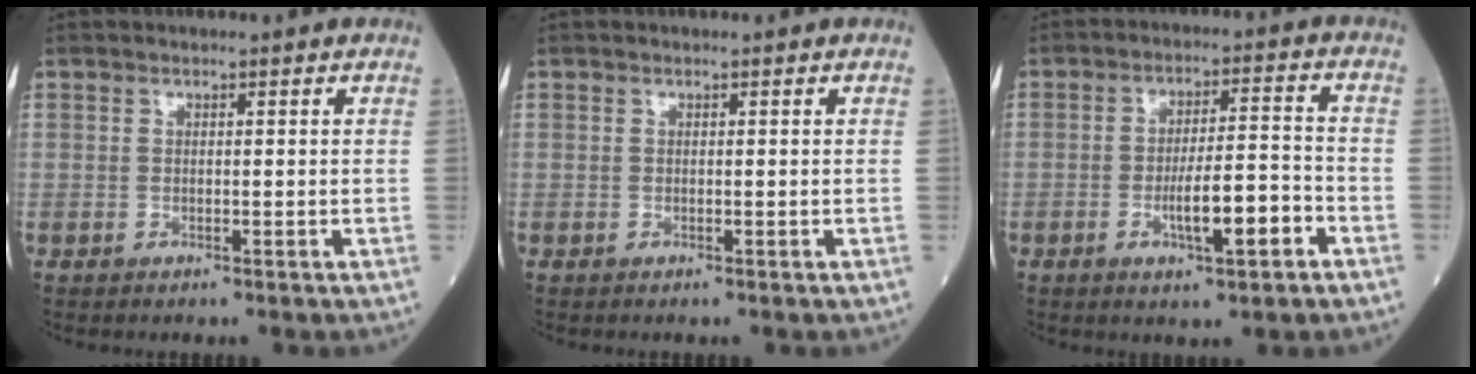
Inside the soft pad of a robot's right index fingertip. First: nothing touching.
{"total": 0.0}
{"total": 8.0, "force": [-3.3, 1.1, 7.1], "torque": [-0.127, 0.005, -0.051]}